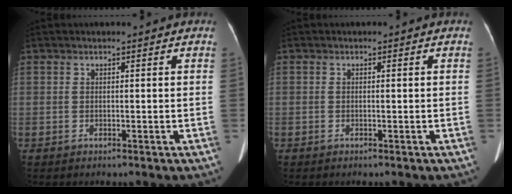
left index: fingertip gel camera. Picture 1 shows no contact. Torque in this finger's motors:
{"motor_torque": [-1.84, 0.30, -1.06, -0.21]}